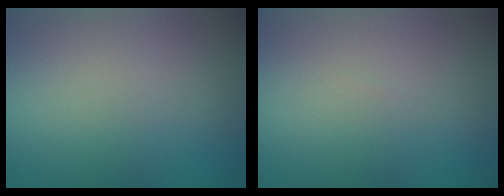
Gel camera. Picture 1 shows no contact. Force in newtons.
{"total": 0.0}